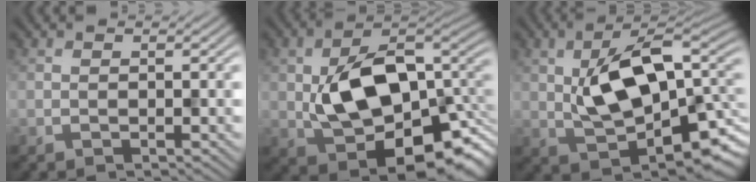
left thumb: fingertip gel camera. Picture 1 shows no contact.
{"total": 16.2, "force": [-1.3, 10.1, 12.6], "torque": [-0.208, -0.027, -0.011]}
{"total": 15.1, "force": [1.1, 8.1, 12.8], "torque": [-0.212, -0.012, 0.024]}